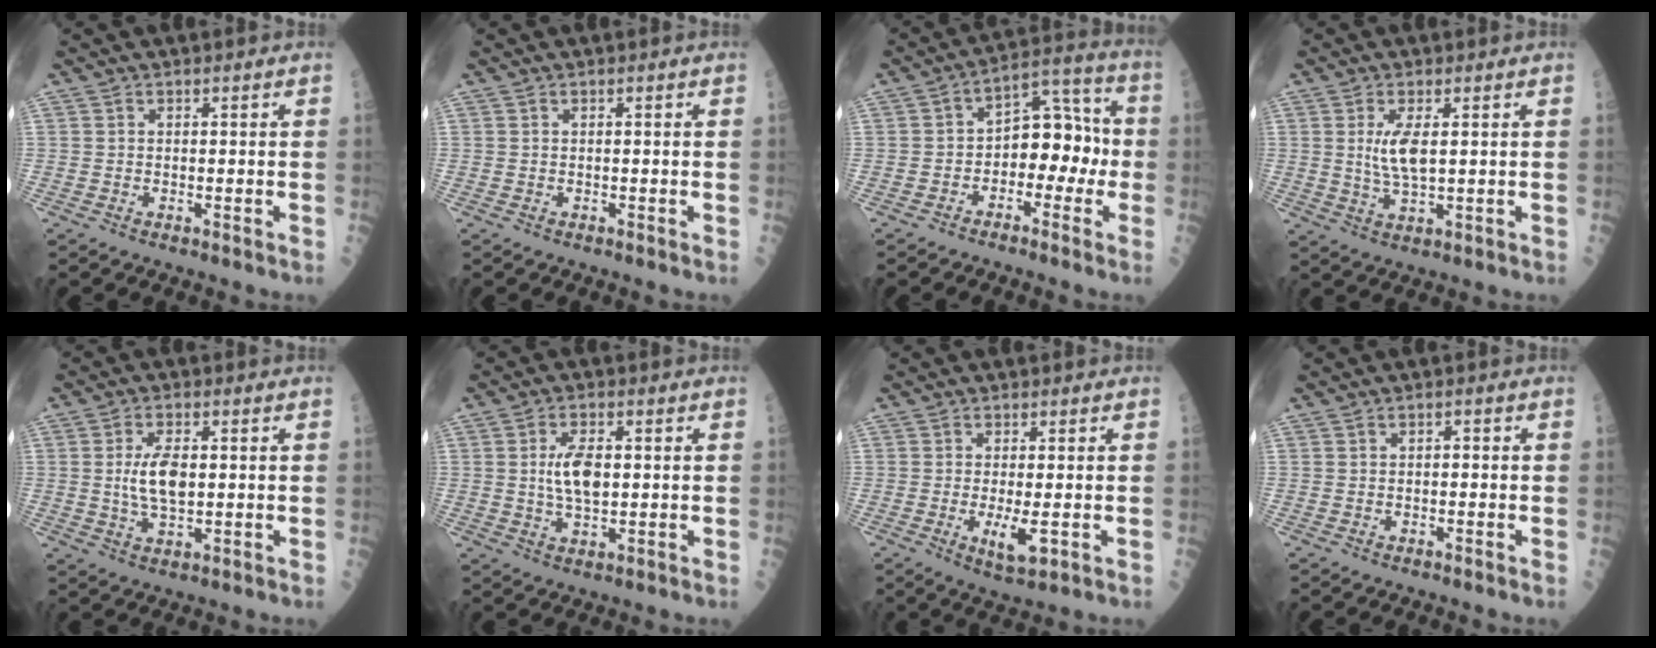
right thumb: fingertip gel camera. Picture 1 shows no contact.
{"total": 0.0}
{"total": 11.2, "force": [-2.1, 7.4, 8.2], "torque": [-0.072, 0.052, -0.043]}
{"total": 5.6, "force": [1.1, 1.7, 5.2], "torque": [-0.106, -0.016, 0.027]}
{"total": 7.1, "force": [0.4, 3.3, 6.3], "torque": [-0.116, -0.004, 0.008]}
{"total": 7.0, "force": [0.6, 3.3, 6.1], "torque": [-0.106, -0.002, 0.010]}
{"total": 5.2, "force": [-1.0, 1.5, 4.9], "torque": [-0.087, -0.012, -0.014]}
{"total": 1.1, "force": [-0.1, 0.7, 0.8], "torque": [-0.007, 0.003, -0.003]}